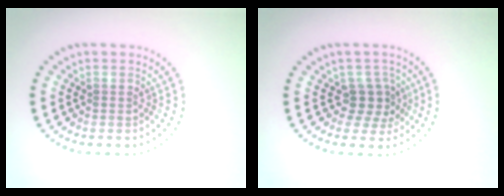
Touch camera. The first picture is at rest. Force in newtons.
{"total": 2.5, "press": 1.9, "slide": 1.6}